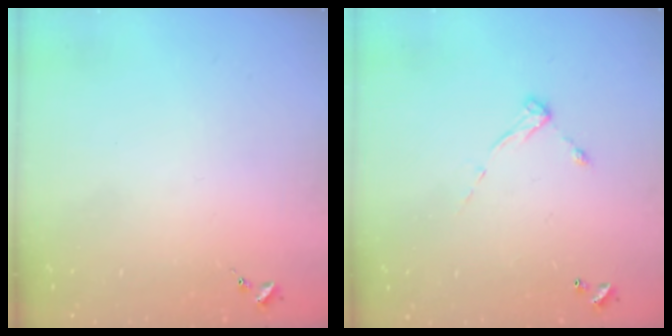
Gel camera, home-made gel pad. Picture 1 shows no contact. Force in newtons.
{"total": 6.9, "press": 6.9, "slide": 0.5}